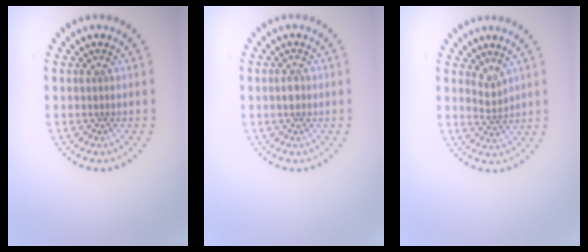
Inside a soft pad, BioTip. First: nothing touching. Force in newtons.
{"total": 1.1, "press": 1.0, "slide": 0.3}
{"total": 1.5, "press": 1.0, "slide": 1.1}